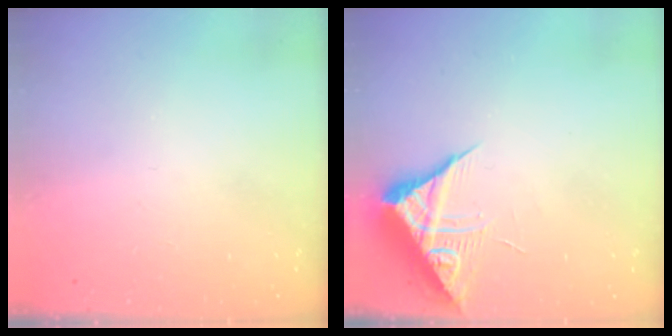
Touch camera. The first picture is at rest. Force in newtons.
{"total": 8.2, "press": 8.2, "slide": 0.7}